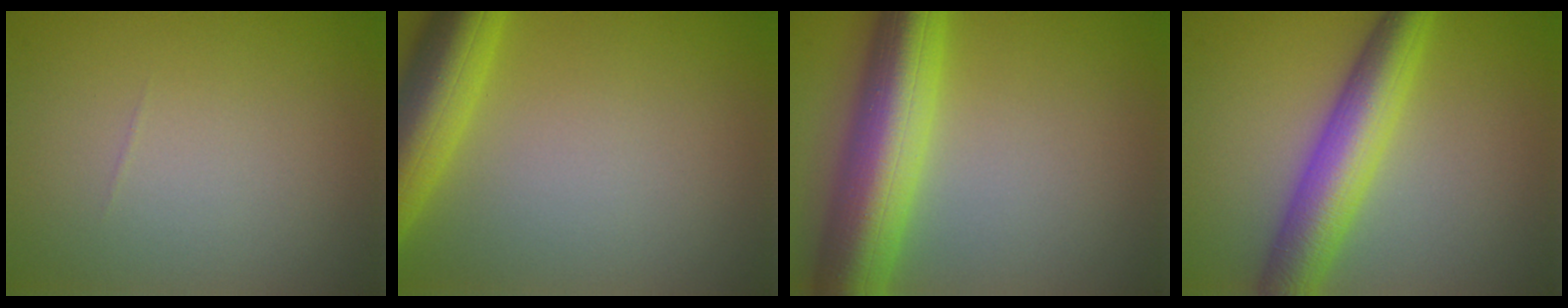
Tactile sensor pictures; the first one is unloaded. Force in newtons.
{"total": 7.3, "press": 7.3, "slide": 0.3}
{"total": 10.1, "press": 10.1, "slide": 0.4}
{"total": 6.8, "press": 6.8, "slide": 0.1}